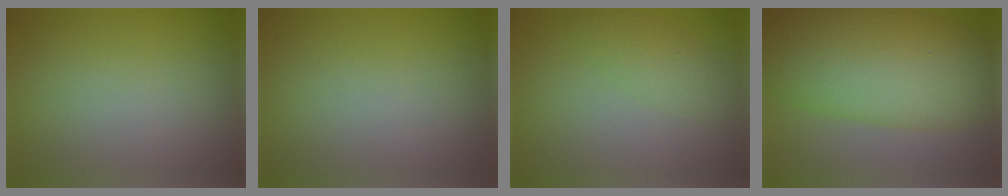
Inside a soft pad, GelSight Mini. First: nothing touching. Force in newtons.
{"total": 0.0}
{"total": 2.2, "press": 2.2, "slide": 0.0}
{"total": 12.3, "press": 12.3, "slide": 0.3}